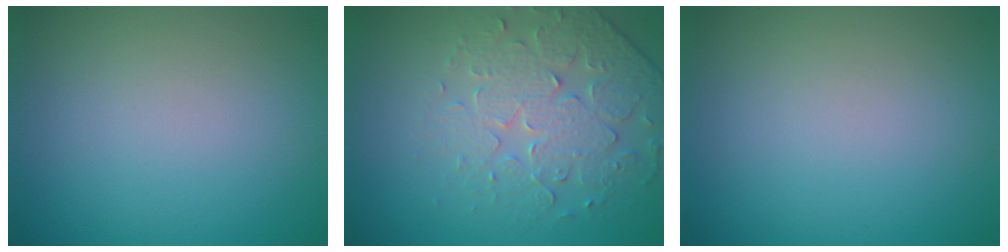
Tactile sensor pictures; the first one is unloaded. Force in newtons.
{"total": 4.3, "press": 4.0, "slide": 1.8}
{"total": 0.0}